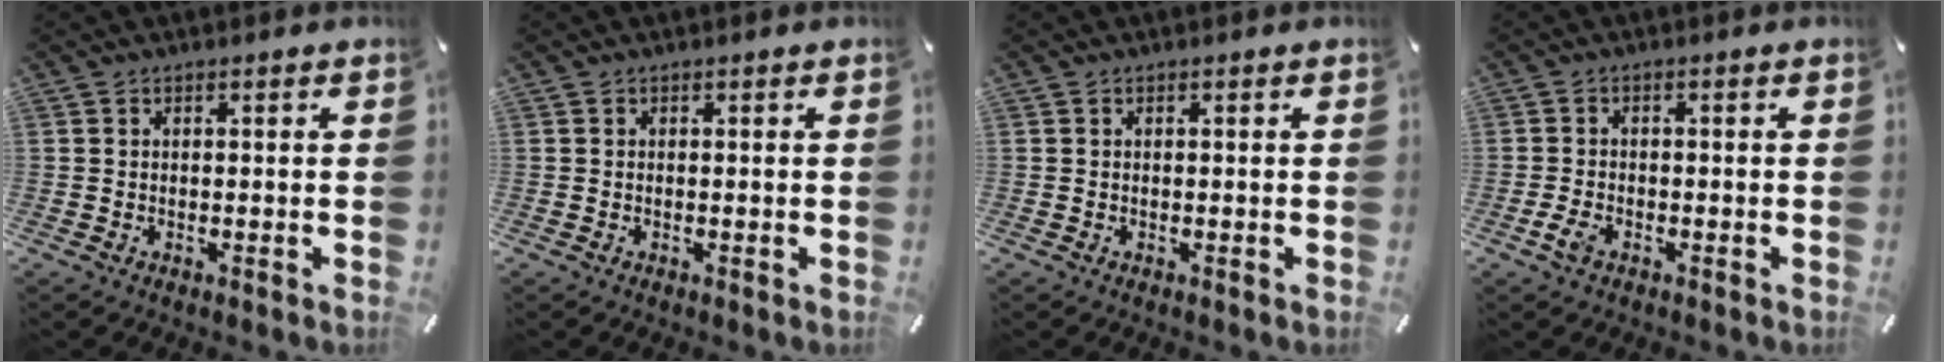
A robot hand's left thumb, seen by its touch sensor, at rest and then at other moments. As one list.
[{"total": 0.0}, {"total": 0.0}, {"total": 2.8, "force": [-1.5, 1.4, 1.9], "torque": [-0.045, 0.000, -0.030]}]